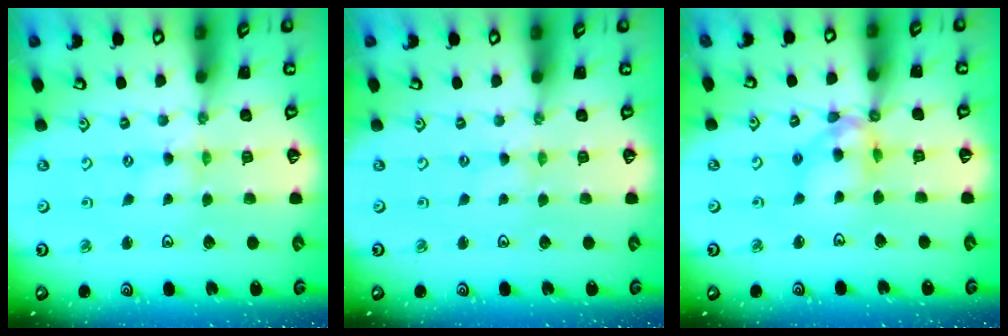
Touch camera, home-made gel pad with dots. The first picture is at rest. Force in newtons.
{"total": 0.0}
{"total": 11.8, "press": 11.8, "slide": 0.9}